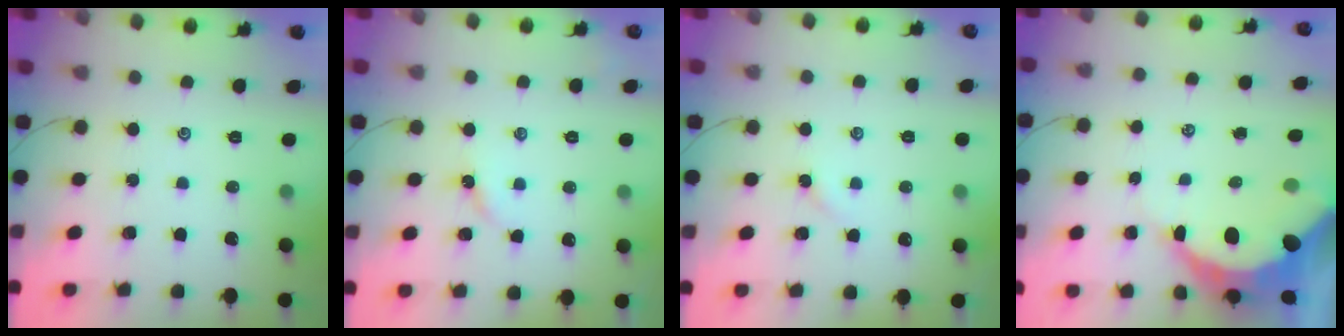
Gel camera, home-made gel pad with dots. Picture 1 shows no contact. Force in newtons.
{"total": 2.5, "press": 2.5, "slide": 0.4}
{"total": 2.1, "press": 2.1, "slide": 0.4}
{"total": 12.6, "press": 12.6, "slide": 1.1}